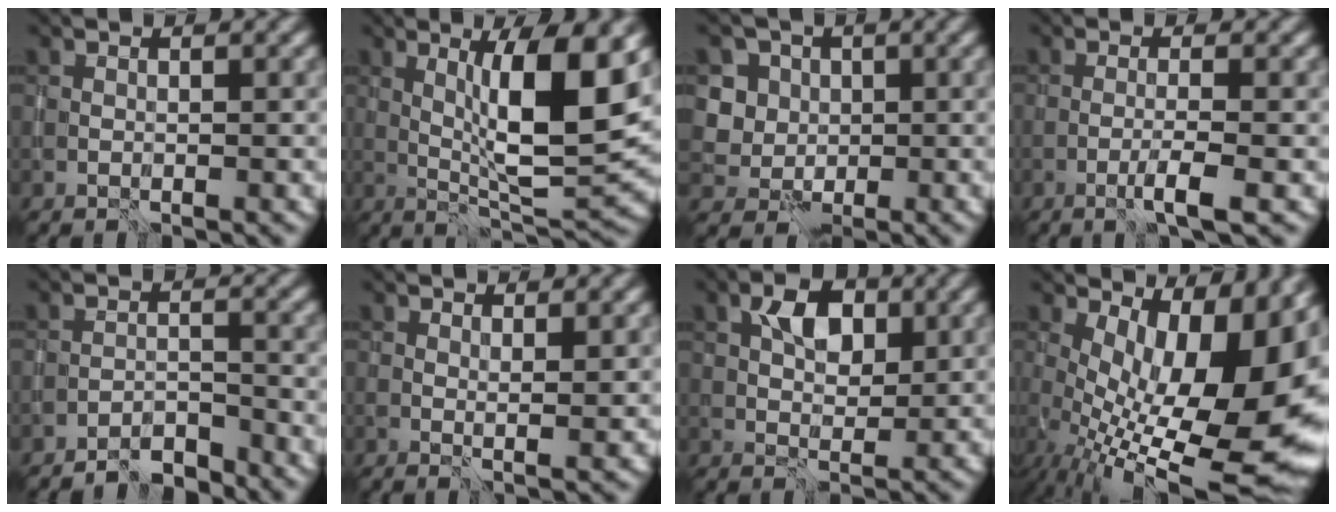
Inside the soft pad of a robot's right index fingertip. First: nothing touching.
{"total": 9.6, "force": [2.0, 2.0, 9.2], "torque": [-0.137, -0.006, 0.042]}
{"total": 5.3, "force": [1.9, 4.7, 1.4], "torque": [-0.028, 0.005, 0.027]}
{"total": 2.5, "force": [-0.9, 0.3, 2.3], "torque": [-0.035, 0.000, -0.021]}
{"total": 2.8, "force": [-2.8, 0.2, 0.2], "torque": [0.003, 0.008, -0.053]}
{"total": 1.6, "force": [1.1, 0.3, 1.2], "torque": [-0.016, -0.005, 0.021]}
{"total": 3.9, "force": [1.4, 2.4, 2.7], "torque": [-0.043, 0.004, 0.022]}
{"total": 15.3, "force": [0.2, 6.2, 14.0], "torque": [-0.182, -0.001, 0.022]}